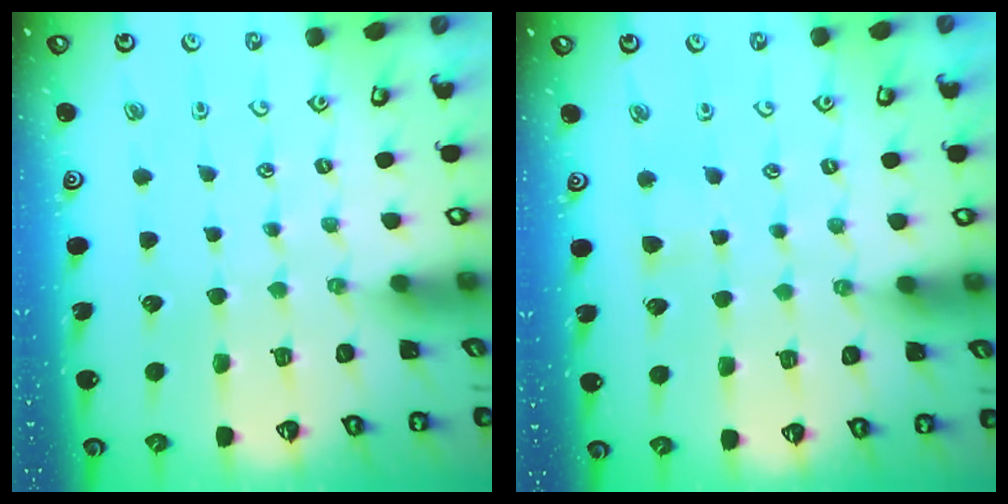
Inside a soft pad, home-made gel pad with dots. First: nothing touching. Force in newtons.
{"total": 2.8, "press": 2.7, "slide": 0.5}